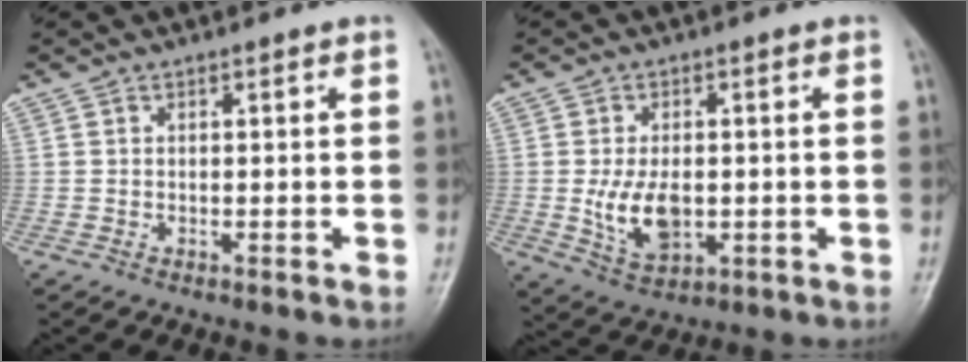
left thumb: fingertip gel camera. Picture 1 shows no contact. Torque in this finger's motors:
{"motor_torque": [0.79, 0.87, 0.57, -0.34, 0.07]}